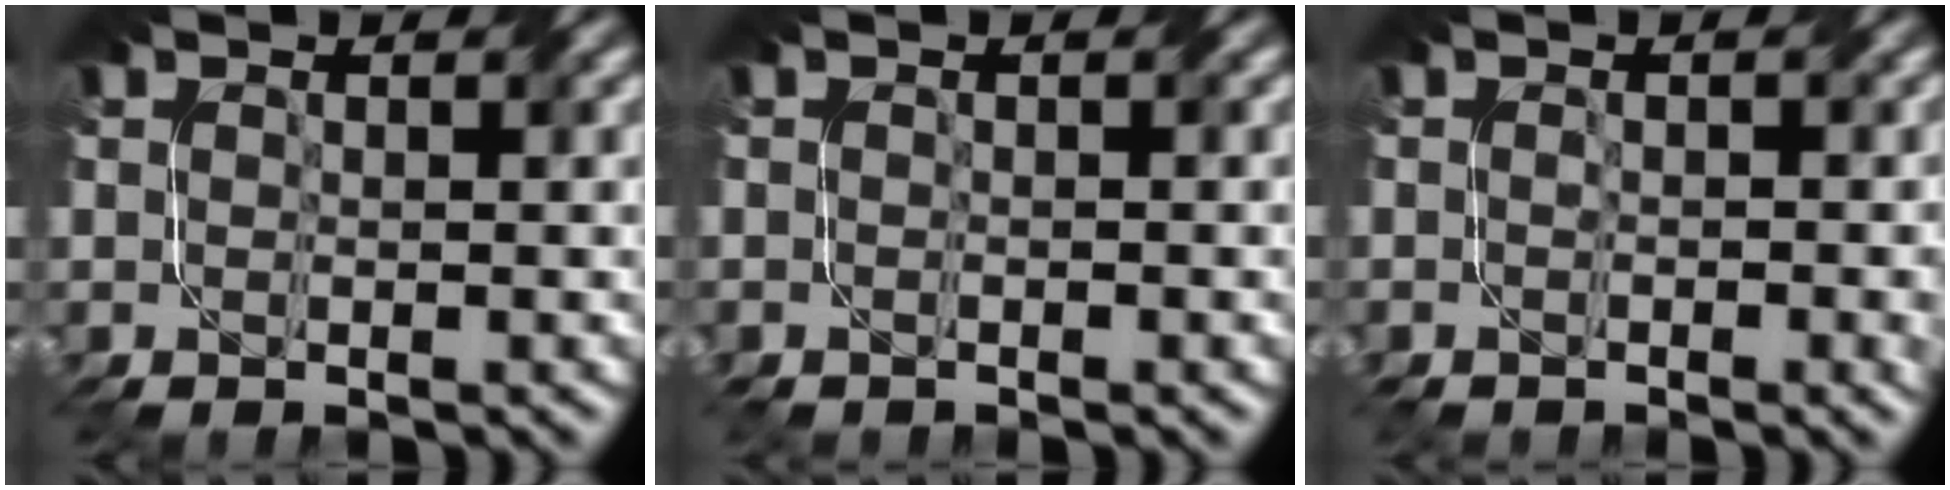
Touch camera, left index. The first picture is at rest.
{"total": 2.0, "force": [-1.6, -0.5, -0.9], "torque": [0.015, -0.004, -0.010]}
{"total": 1.7, "force": [-1.7, 0.2, 0.3], "torque": [-0.005, -0.008, -0.007]}